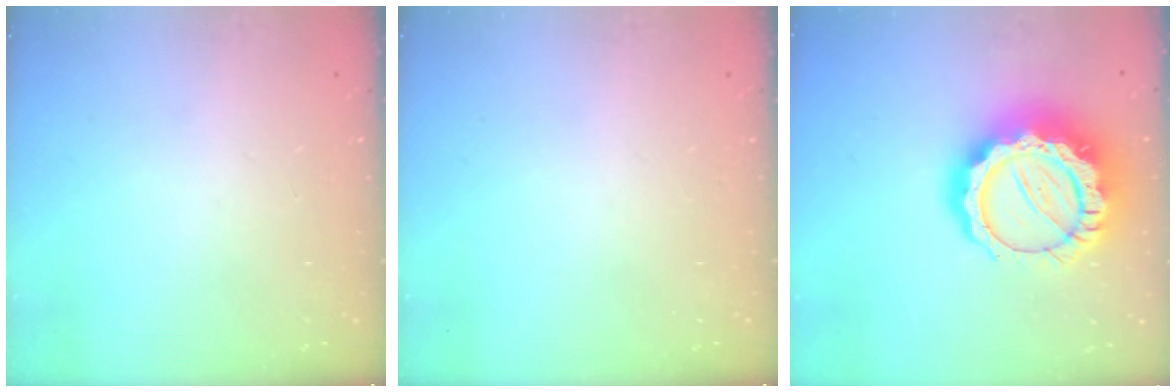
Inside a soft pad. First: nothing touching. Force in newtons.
{"total": 0.0}
{"total": 21.8, "press": 21.7, "slide": 2.0}